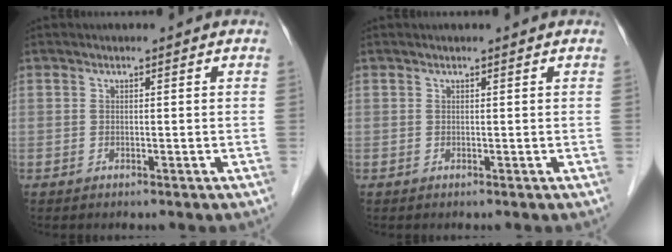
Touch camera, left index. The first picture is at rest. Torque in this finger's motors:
{"motor_torque": [0.17, -0.19, 0.02, 0.01]}